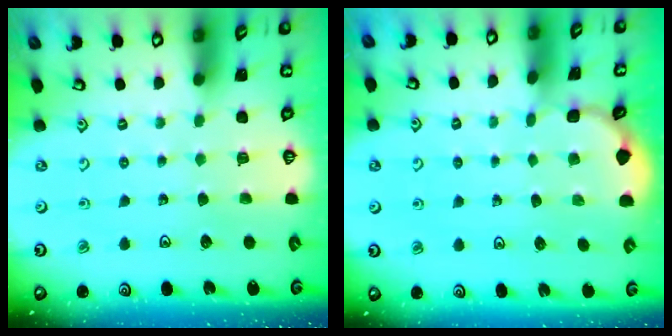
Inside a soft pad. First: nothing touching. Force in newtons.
{"total": 1.3, "press": 1.3, "slide": 0.1}